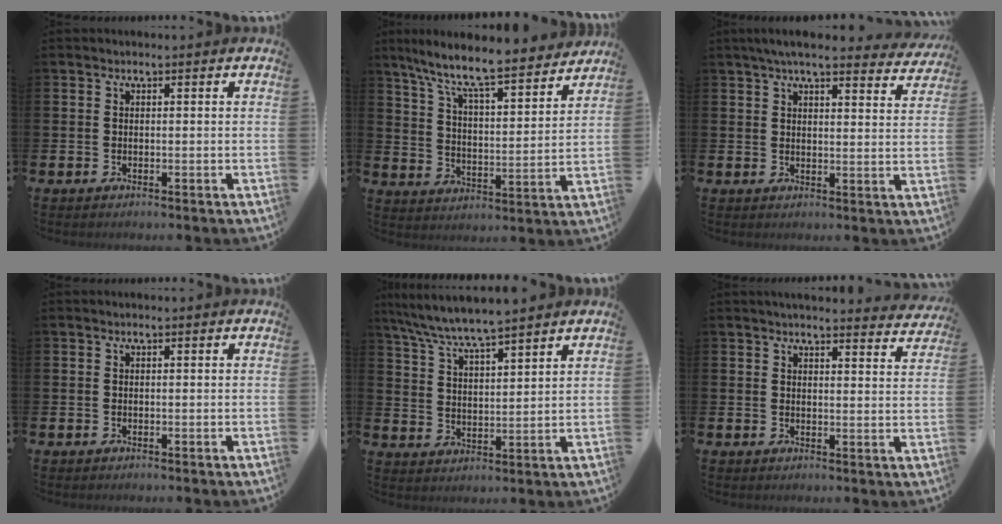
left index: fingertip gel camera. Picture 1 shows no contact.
{"total": 9.3, "force": [8.6, 0.7, 3.6], "torque": [-0.103, -0.063, 0.143]}
{"total": 5.8, "force": [5.2, 0.8, 2.4], "torque": [-0.052, -0.020, 0.091]}
{"total": 0.0}
{"total": 6.5, "force": [6.4, -0.1, 1.6], "torque": [-0.061, -0.035, 0.113]}
{"total": 3.8, "force": [3.8, 0.1, 0.5], "torque": [-0.008, -0.023, 0.067]}